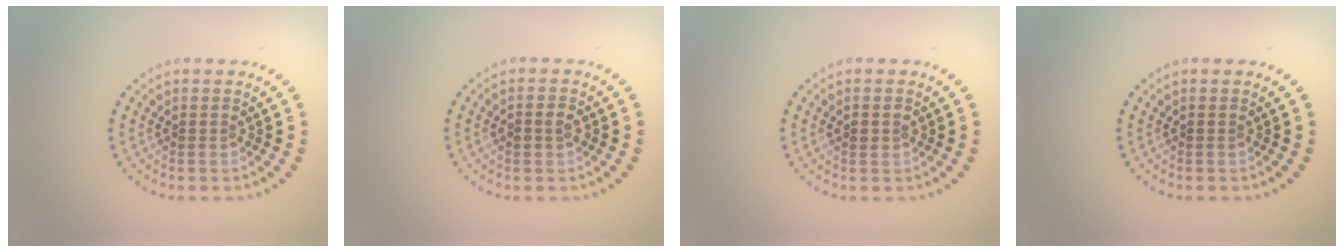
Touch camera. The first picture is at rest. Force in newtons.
{"total": 1.5, "press": 1.5, "slide": 0.2}
{"total": 1.5, "press": 1.5, "slide": 0.2}
{"total": 0.0}